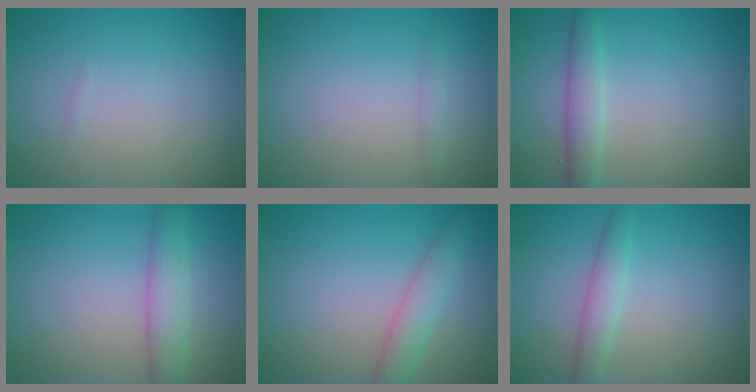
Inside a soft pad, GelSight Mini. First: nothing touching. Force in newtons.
{"total": 0.6, "press": 0.6, "slide": 0.0}
{"total": 2.4, "press": 2.4, "slide": 0.1}
{"total": 3.4, "press": 3.4, "slide": 0.1}
{"total": 2.7, "press": 2.7, "slide": 0.2}
{"total": 2.1, "press": 2.1, "slide": 0.1}